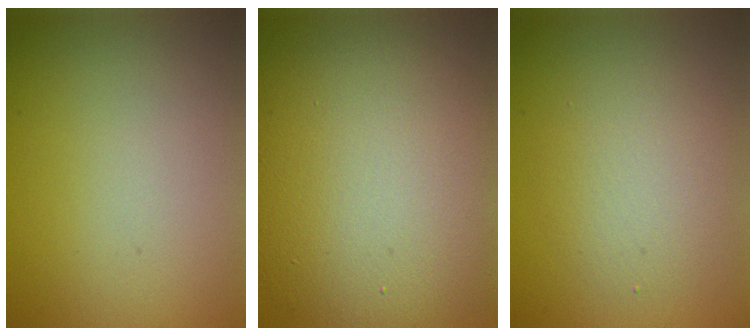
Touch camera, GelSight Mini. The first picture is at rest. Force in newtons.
{"total": 13.3, "press": 13.3, "slide": 0.8}
{"total": 3.3, "press": 3.3, "slide": 0.2}